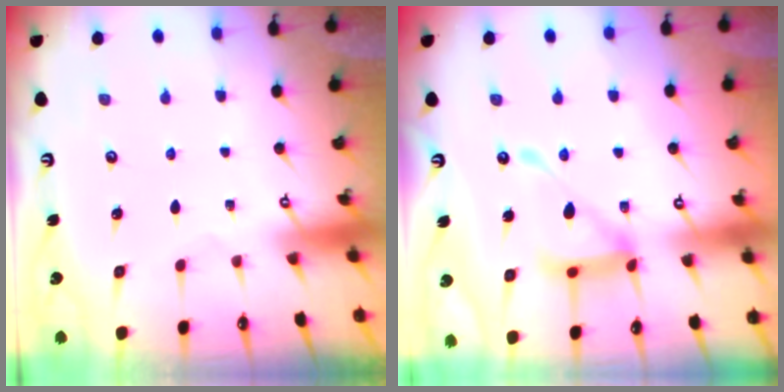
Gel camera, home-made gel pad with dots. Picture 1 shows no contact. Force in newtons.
{"total": 15.9, "press": 15.9, "slide": 1.4}